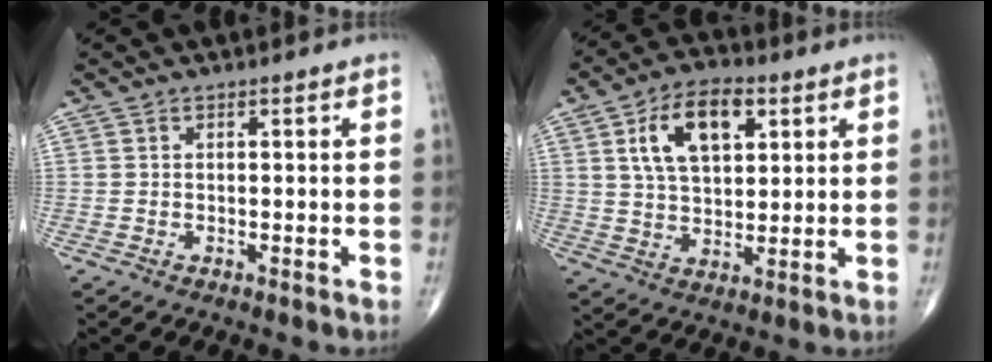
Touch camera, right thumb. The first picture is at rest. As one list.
[{"total": 12.6, "force": [4.6, 6.9, 9.4], "torque": [-0.147, -0.003, 0.079]}]